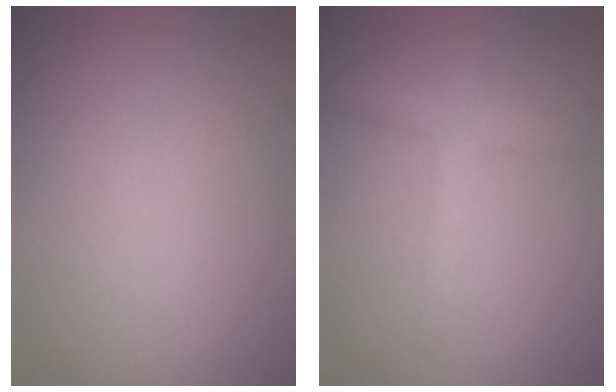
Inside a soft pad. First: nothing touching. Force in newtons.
{"total": 2.5, "press": 2.5, "slide": 0.1}